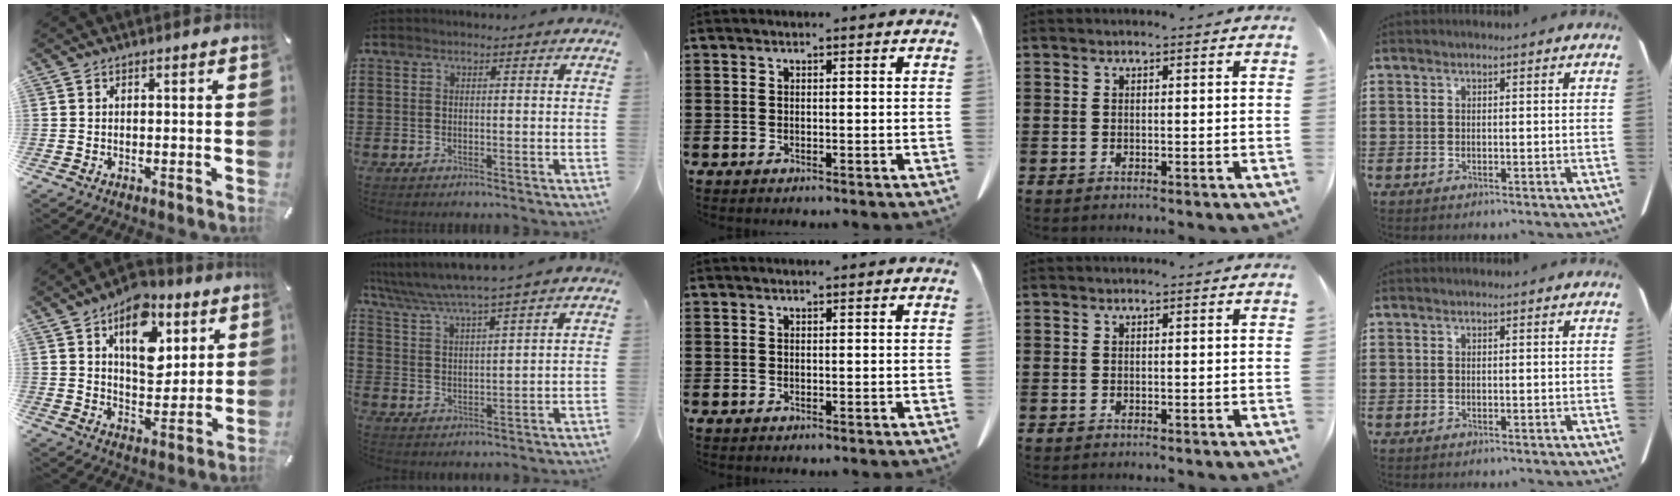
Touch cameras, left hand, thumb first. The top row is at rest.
{"thumb": {"total": 14.6, "force": [7.0, 9.1, 9.0], "torque": [-0.124, -0.026, 0.123]}, "index": {"total": 4.8, "force": [4.4, -0.6, 2.0], "torque": [-0.056, -0.028, 0.072]}}